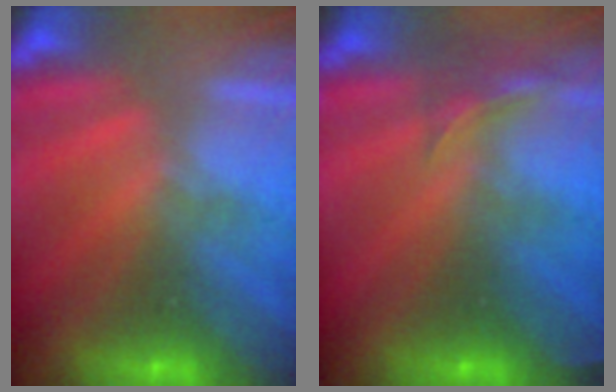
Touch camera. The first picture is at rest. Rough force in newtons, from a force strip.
{"total": 2.9}